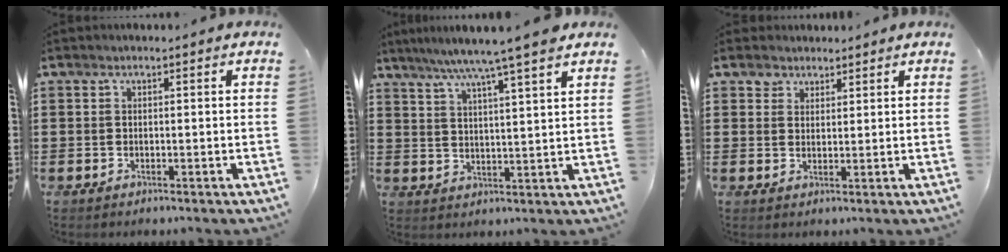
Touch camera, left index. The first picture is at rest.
{"total": 6.8, "force": [5.4, -1.2, 3.9], "torque": [-0.091, -0.021, 0.091]}
{"total": 2.7, "force": [2.0, 1.8, -0.2], "torque": [0.001, 0.004, 0.038]}